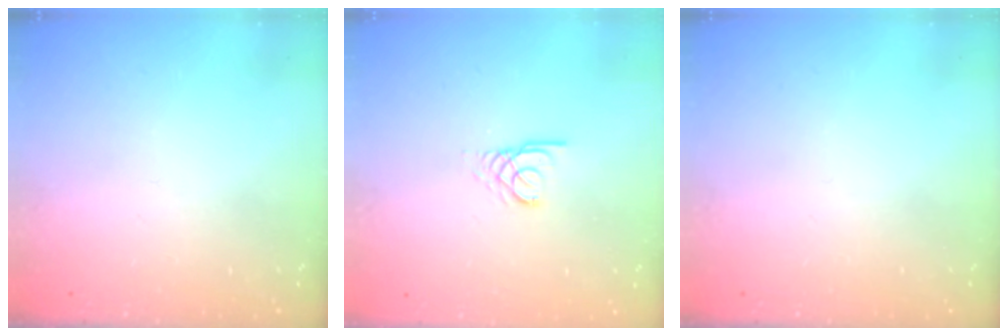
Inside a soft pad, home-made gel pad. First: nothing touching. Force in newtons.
{"total": 2.7, "press": 2.7, "slide": 0.1}
{"total": 0.0}